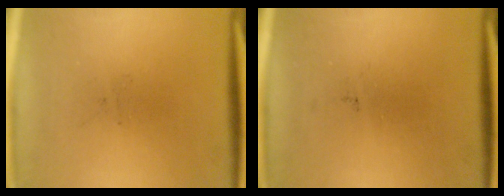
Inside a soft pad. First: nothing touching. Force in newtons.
{"total": 0.0}